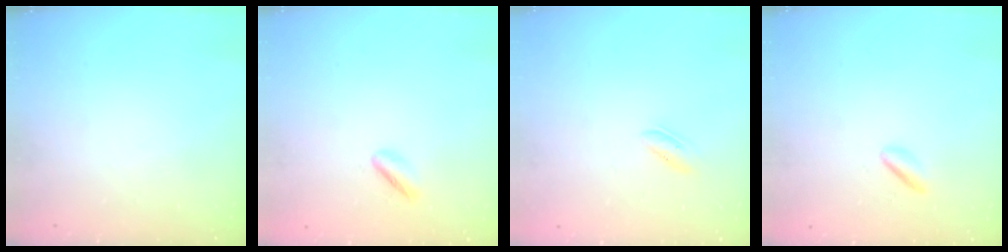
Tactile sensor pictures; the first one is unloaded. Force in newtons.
{"total": 1.9, "press": 1.6, "slide": 0.9}
{"total": 1.9, "press": 1.8, "slide": 0.6}
{"total": 1.9, "press": 1.7, "slide": 0.8}